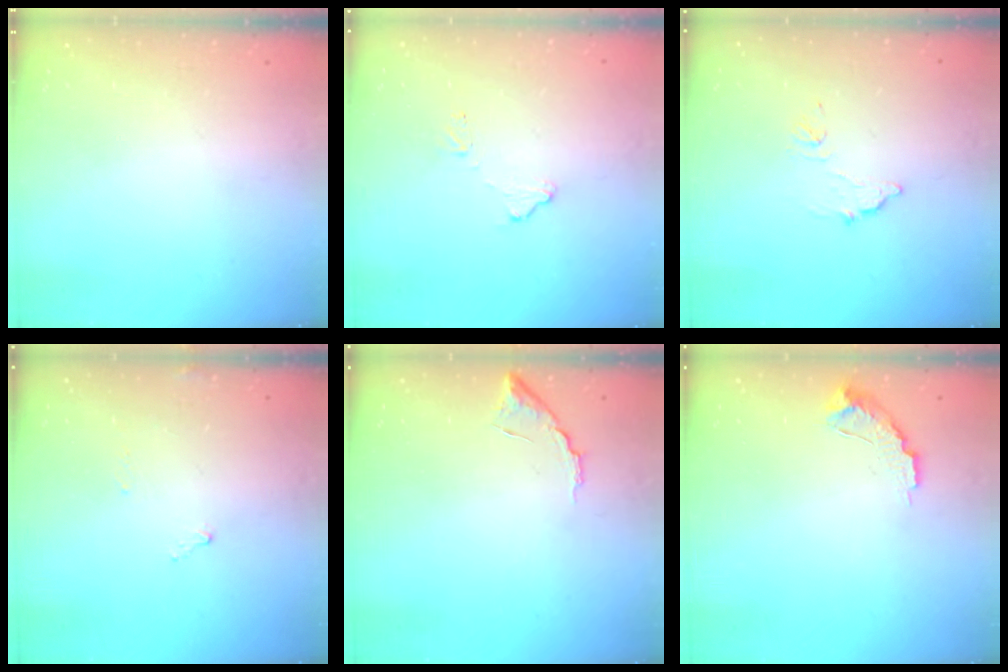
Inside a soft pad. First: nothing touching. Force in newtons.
{"total": 9.3, "press": 9.3, "slide": 0.6}
{"total": 7.9, "press": 7.9, "slide": 0.3}
{"total": 7.4, "press": 7.4, "slide": 0.3}
{"total": 7.3, "press": 7.3, "slide": 0.3}
{"total": 7.7, "press": 7.7, "slide": 0.4}